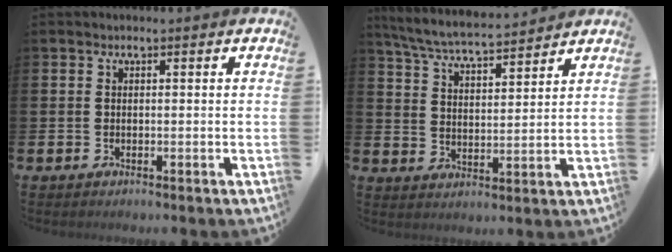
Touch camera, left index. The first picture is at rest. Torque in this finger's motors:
{"motor_torque": [0.83, -1.13, 0.08, 0.05]}